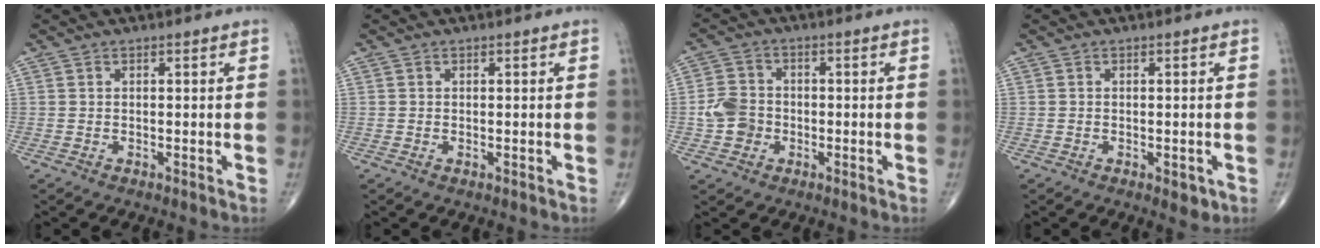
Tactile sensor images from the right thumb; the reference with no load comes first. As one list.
[{"total": 0.0}, {"total": 5.7, "force": [-1.3, 4.9, 2.7], "torque": [-0.038, 0.014, -0.030]}, {"total": 2.2, "force": [-0.8, 1.1, 1.7], "torque": [-0.012, -0.002, -0.008]}]